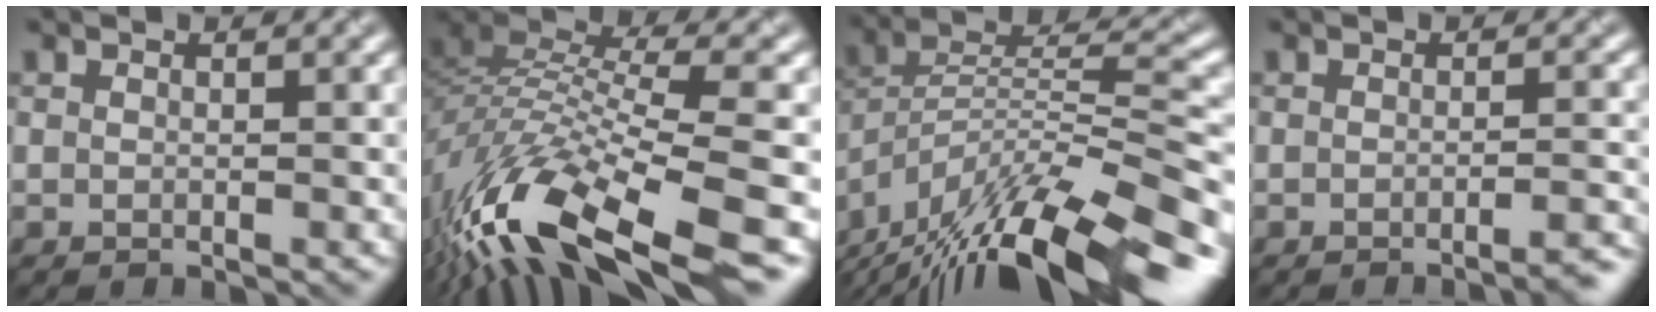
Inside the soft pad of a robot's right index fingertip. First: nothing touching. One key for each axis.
{"total": 13.3, "fx": -7.4, "fy": 3.9, "fz": 10.3, "tx": -0.217, "ty": 0.017, "tz": -0.132}
{"total": 15.7, "fx": -11.4, "fy": 4.2, "fz": 9.9, "tx": -0.189, "ty": 0.020, "tz": -0.189}
{"total": 2.7, "fx": -2.1, "fy": 0.6, "fz": 1.6, "tx": -0.011, "ty": 0.006, "tz": -0.034}